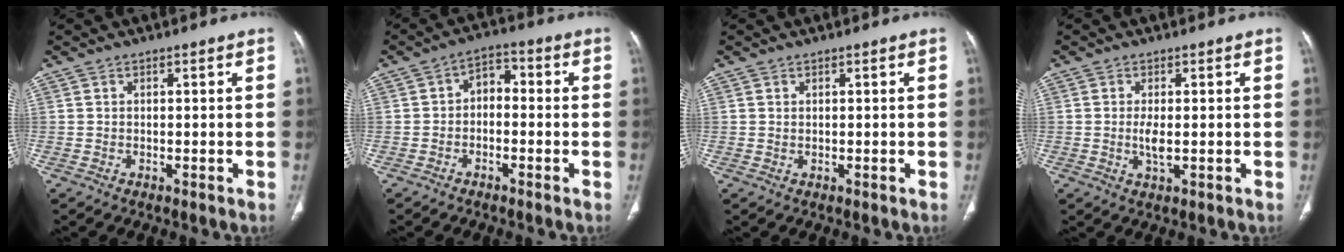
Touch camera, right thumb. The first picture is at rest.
{"total": 4.6, "force": [-0.8, 3.2, 3.2], "torque": [-0.036, 0.028, -0.027]}
{"total": 0.0}
{"total": 2.8, "force": [-0.1, 1.0, 2.6], "torque": [-0.059, -0.007, -0.001]}